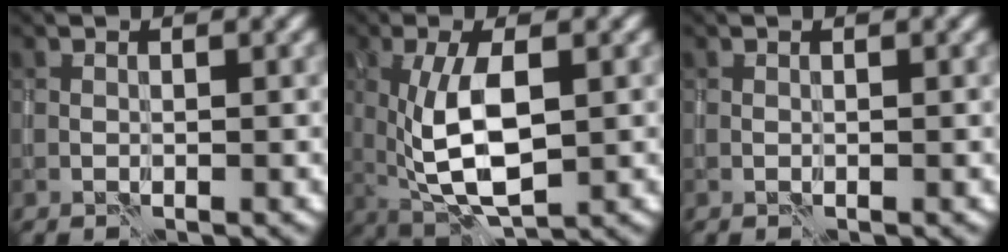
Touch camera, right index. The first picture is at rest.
{"total": 7.2, "force": [0.1, 2.8, 6.6], "torque": [-0.138, -0.006, 0.004]}
{"total": 0.0}